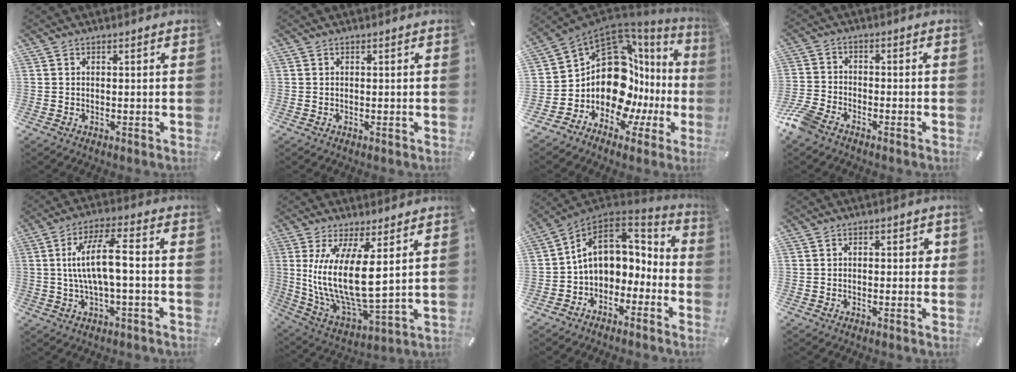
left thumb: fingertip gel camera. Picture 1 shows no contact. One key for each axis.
{"total": 0.0}
{"total": 17.5, "fx": 1.5, "fy": 12.1, "fz": 12.6, "tx": -0.232, "ty": -0.086, "tz": 0.038}
{"total": 6.3, "fx": -4.7, "fy": 3.0, "fz": 2.9, "tx": -0.086, "ty": 0.011, "tz": -0.098}
{"total": 10.9, "fx": -0.1, "fy": 2.8, "fz": 10.5, "tx": -0.206, "ty": 0.004, "tz": -0.007}
{"total": 16.3, "fx": 4.2, "fy": 6.0, "fz": 14.5, "tx": -0.315, "ty": -0.036, "tz": 0.069}
{"total": 12.3, "fx": 0.8, "fy": 9.6, "fz": 7.7, "tx": -0.130, "ty": 0.000, "tz": 0.017}
{"total": 2.2, "fx": -0.2, "fy": 1.1, "fz": 1.9, "tx": -0.027, "ty": 0.004, "tz": -0.008}